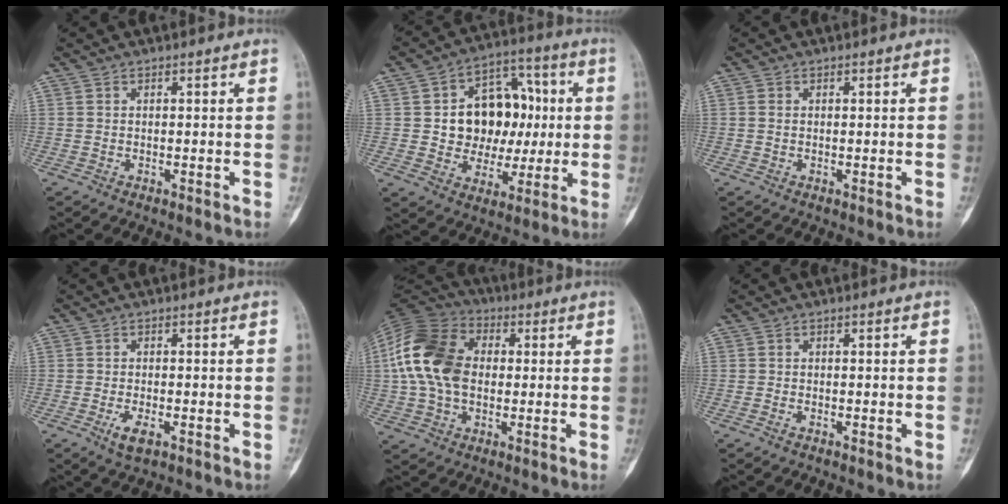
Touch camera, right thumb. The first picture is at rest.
{"total": 15.7, "force": [1.3, 12.0, 10.1], "torque": [-0.092, 0.024, 0.026]}
{"total": 0.6, "force": [0.1, 0.4, 0.4], "torque": [-0.010, 0.000, 0.001]}
{"total": 3.5, "force": [-1.5, 1.5, 2.8], "torque": [-0.052, -0.004, -0.024]}
{"total": 16.5, "force": [1.1, 11.6, 11.6], "torque": [-0.215, 0.021, 0.010]}
{"total": 0.6, "force": [-0.4, 0.3, 0.4], "torque": [-0.004, 0.000, -0.009]}